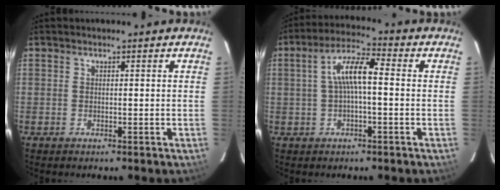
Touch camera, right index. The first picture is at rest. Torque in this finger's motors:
{"motor_torque": [0.62, 0.06, 0.49, 0.11]}